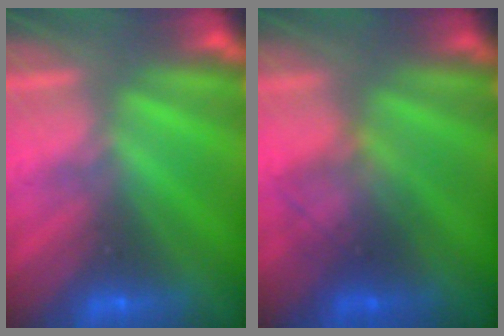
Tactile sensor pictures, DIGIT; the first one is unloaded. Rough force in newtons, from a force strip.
{"total": 2.0}